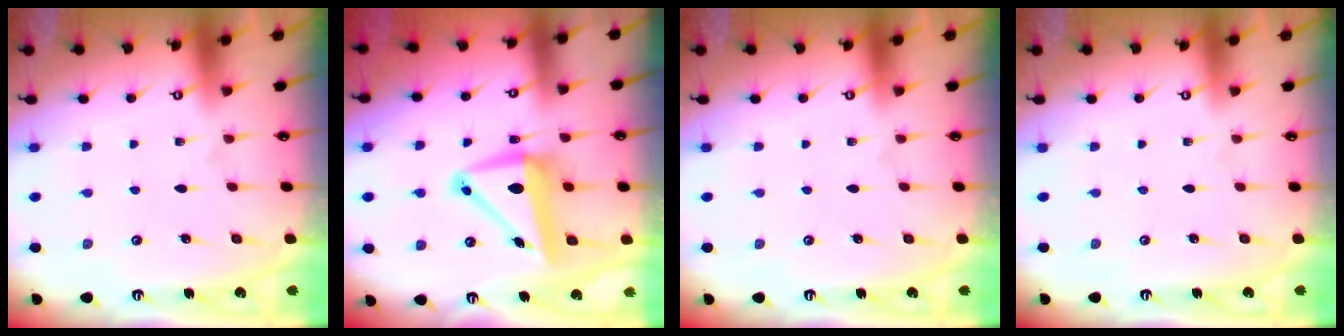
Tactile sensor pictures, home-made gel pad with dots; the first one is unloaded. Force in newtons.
{"total": 9.4, "press": 9.1, "slide": 2.4}
{"total": 0.0}
{"total": 0.0}